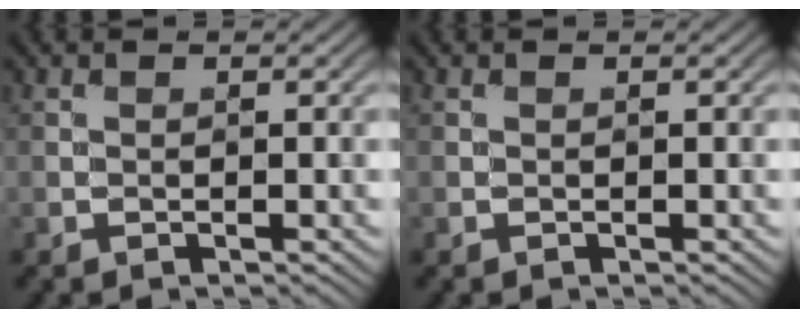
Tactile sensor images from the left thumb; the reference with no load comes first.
{"total": 0.0}